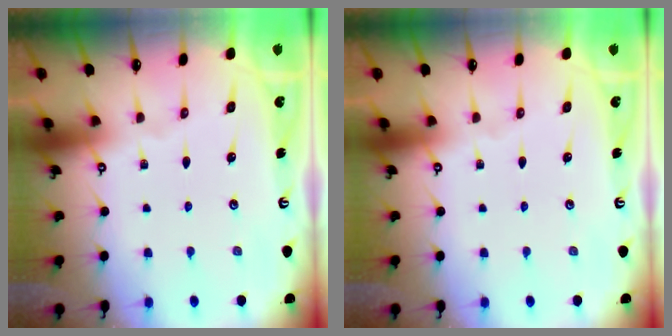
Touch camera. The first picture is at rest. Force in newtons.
{"total": 0.0}